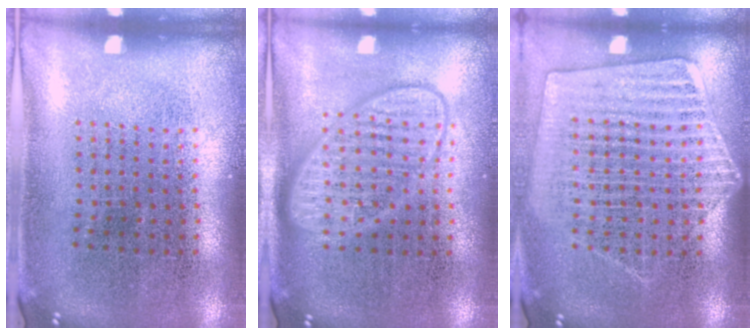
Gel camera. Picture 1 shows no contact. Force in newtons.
{"total": 2.9, "press": 2.9, "slide": 0.4}
{"total": 1.6, "press": 1.5, "slide": 0.5}